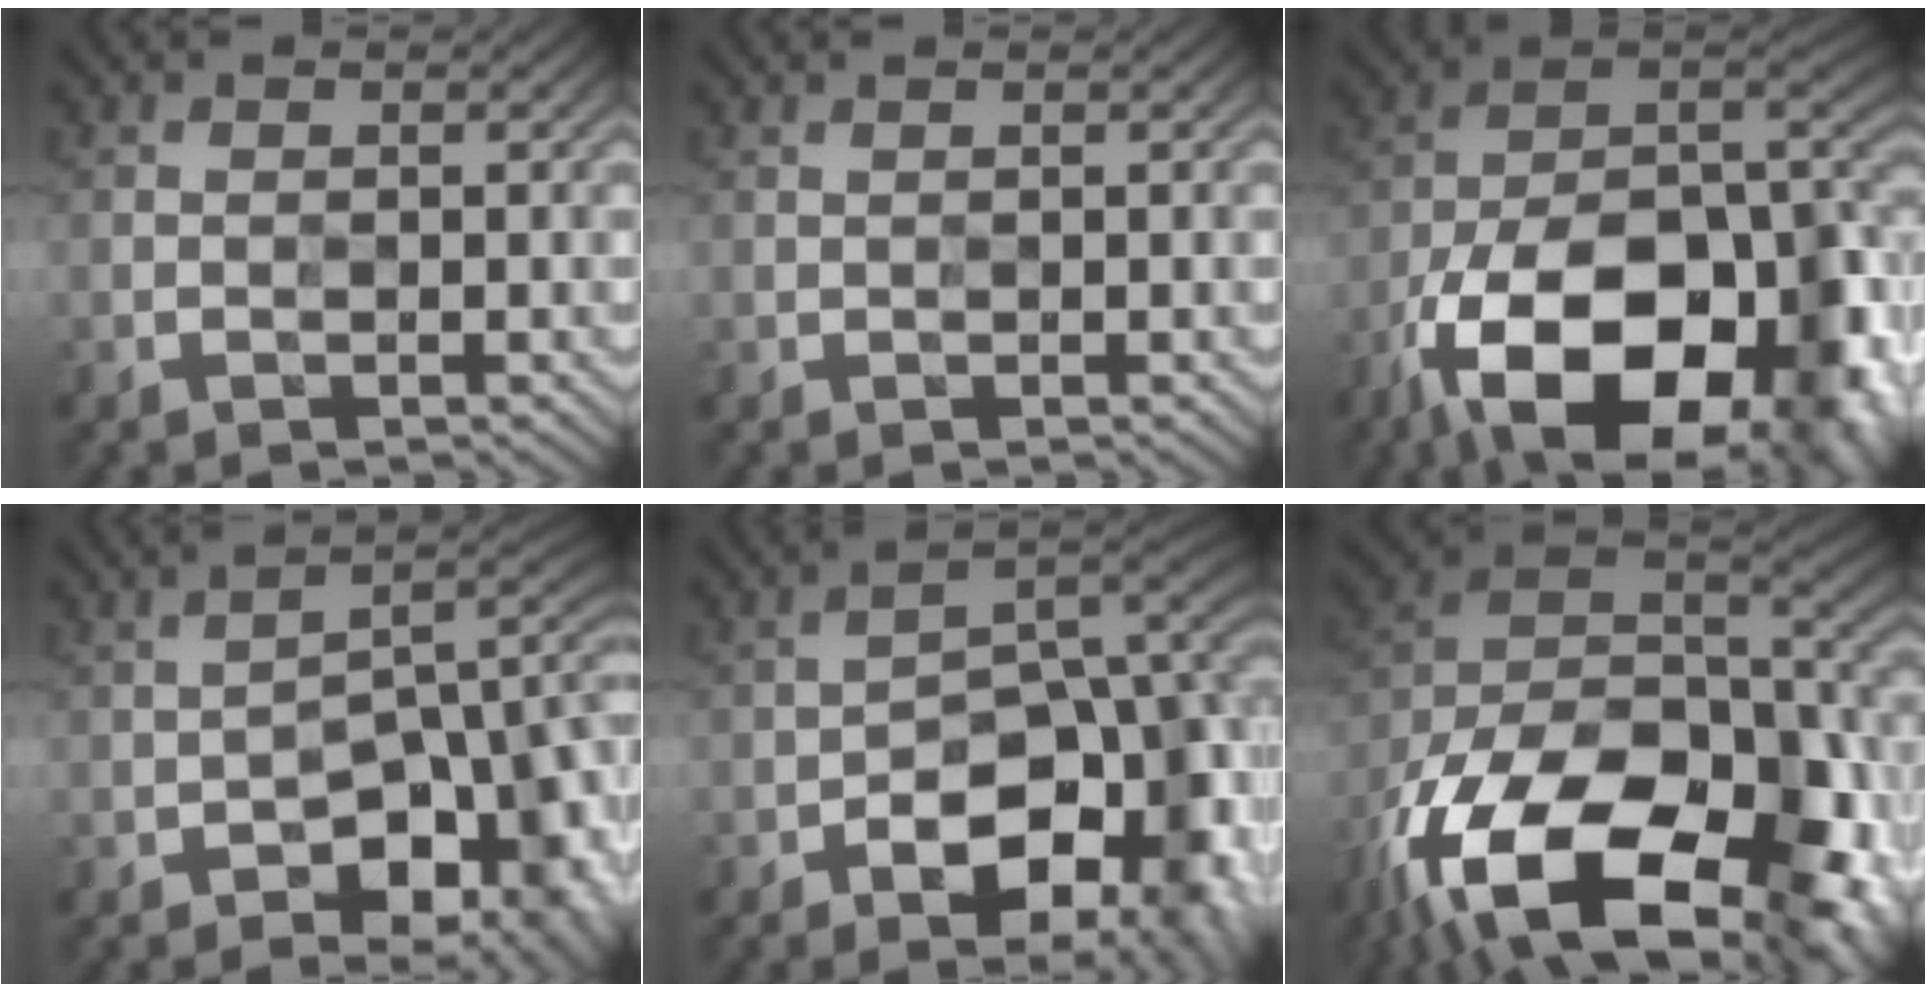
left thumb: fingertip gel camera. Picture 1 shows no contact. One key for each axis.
{"total": 0.0}
{"total": 20.2, "fx": -11.6, "fy": 10.2, "fz": 13.1, "tx": -0.221, "ty": -0.038, "tz": -0.169}
{"total": 12.8, "fx": -5.4, "fy": 7.0, "fz": 9.2, "tx": -0.109, "ty": -0.013, "tz": -0.068}
{"total": 14.8, "fx": -6.8, "fy": 8.1, "fz": 10.3, "tx": -0.122, "ty": -0.012, "tz": -0.093}
{"total": 21.2, "fx": -13.2, "fy": 10.9, "fz": 12.5, "tx": -0.260, "ty": -0.047, "tz": -0.184}